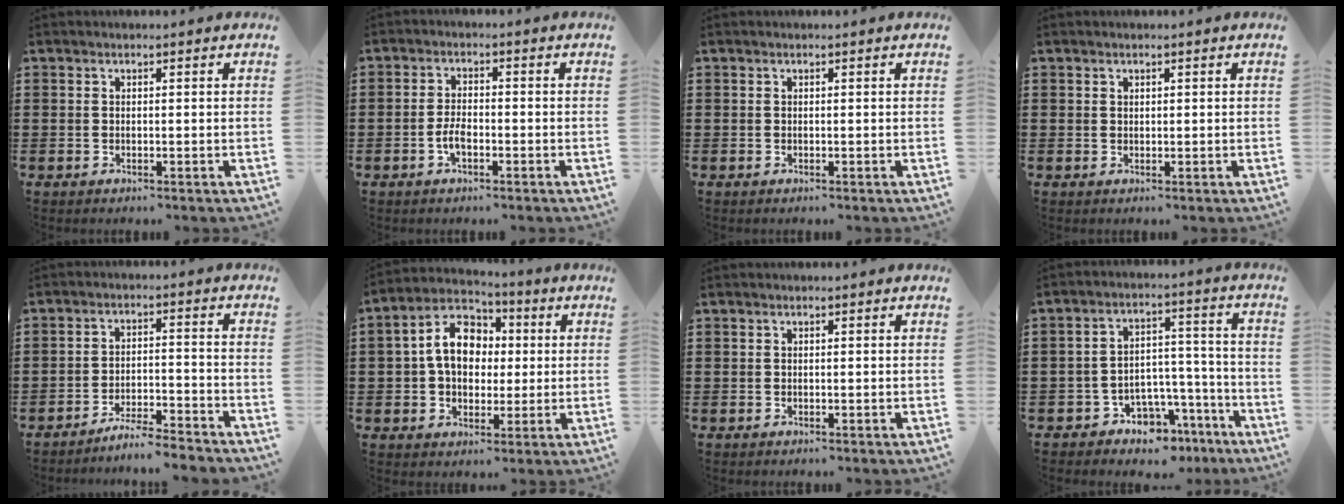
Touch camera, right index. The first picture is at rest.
{"total": 3.3, "force": [-1.3, 1.3, 2.7], "torque": [-0.065, -0.003, -0.027]}
{"total": 0.0}
{"total": 0.6, "force": [0.4, 0.4, 0.1], "torque": [-0.003, 0.002, 0.008]}
{"total": 4.6, "force": [-4.5, -0.2, 1.1], "torque": [-0.020, -0.001, -0.090]}
{"total": 9.9, "force": [0.6, 7.2, 6.8], "torque": [-0.150, 0.012, 0.004]}
{"total": 0.0}
{"total": 6.0, "force": [-5.1, 2.9, 1.0], "torque": [-0.023, 0.021, -0.095]}